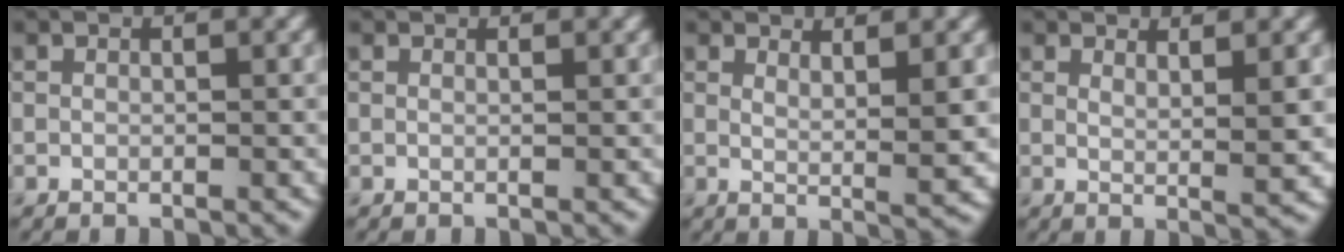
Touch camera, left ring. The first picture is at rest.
{"total": 0.9, "force": [0.9, 0.2, 0.3], "torque": [-0.010, -0.004, 0.002]}
{"total": 3.7, "force": [2.0, 0.7, 3.0], "torque": [-0.038, -0.009, 0.032]}
{"total": 3.3, "force": [1.8, 0.7, 2.7], "torque": [-0.030, -0.007, 0.026]}